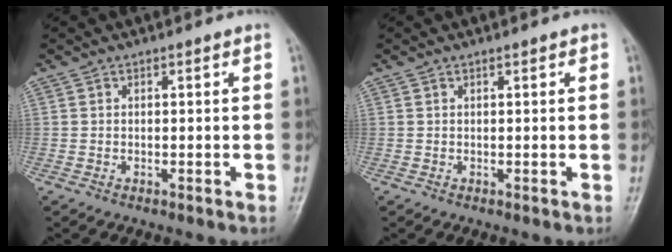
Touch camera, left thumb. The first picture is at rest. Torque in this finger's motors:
{"motor_torque": [-0.07, 0.05, -0.27, 0.01, 0.01]}